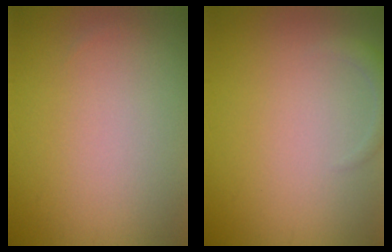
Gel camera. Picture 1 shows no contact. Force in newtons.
{"total": 1.2, "press": 1.2, "slide": 0.1}